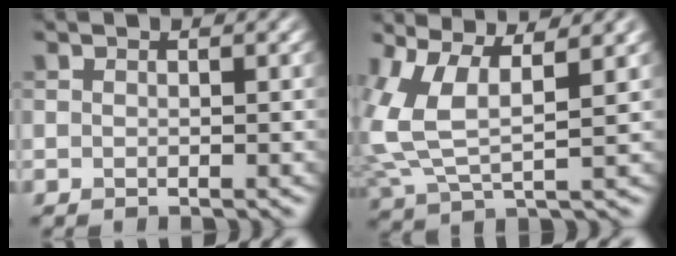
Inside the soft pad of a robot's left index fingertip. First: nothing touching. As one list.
[{"total": 8.4, "force": [2.6, 3.7, 7.1], "torque": [-0.170, 0.000, 0.049]}]